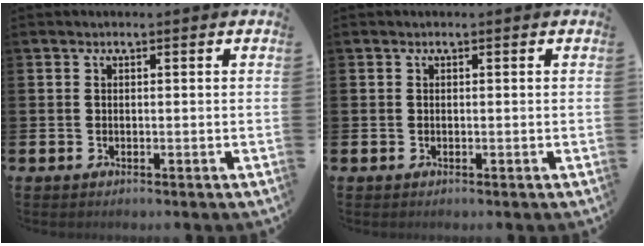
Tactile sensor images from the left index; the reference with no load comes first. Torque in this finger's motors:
{"motor_torque": [-0.27, -0.04, -0.03, -0.01]}